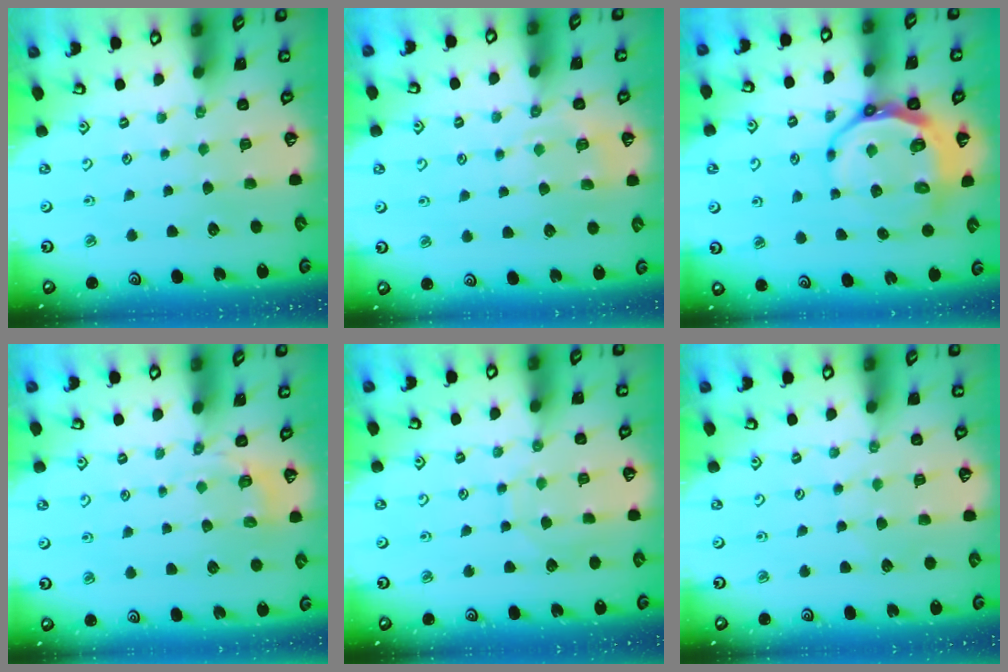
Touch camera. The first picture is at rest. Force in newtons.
{"total": 6.4, "press": 6.3, "slide": 1.0}
{"total": 11.4, "press": 10.8, "slide": 3.7}
{"total": 2.8, "press": 2.2, "slide": 1.8}
{"total": 7.1, "press": 7.1, "slide": 0.4}
{"total": 3.8, "press": 3.7, "slide": 0.5}